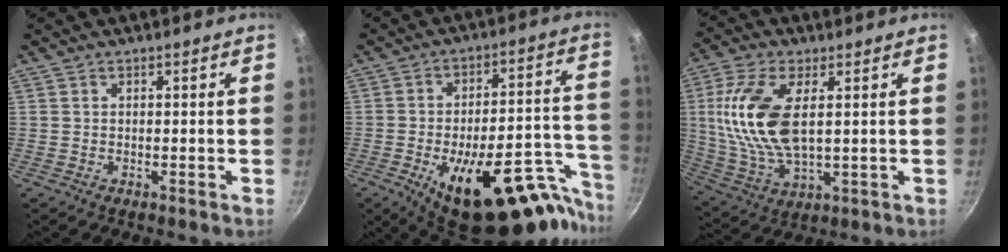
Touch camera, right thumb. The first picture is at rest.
{"total": 27.0, "force": [-16.3, 9.9, 19.2], "torque": [-0.177, 0.083, -0.222]}
{"total": 16.4, "force": [2.4, 7.8, 14.2], "torque": [-0.305, -0.008, 0.054]}